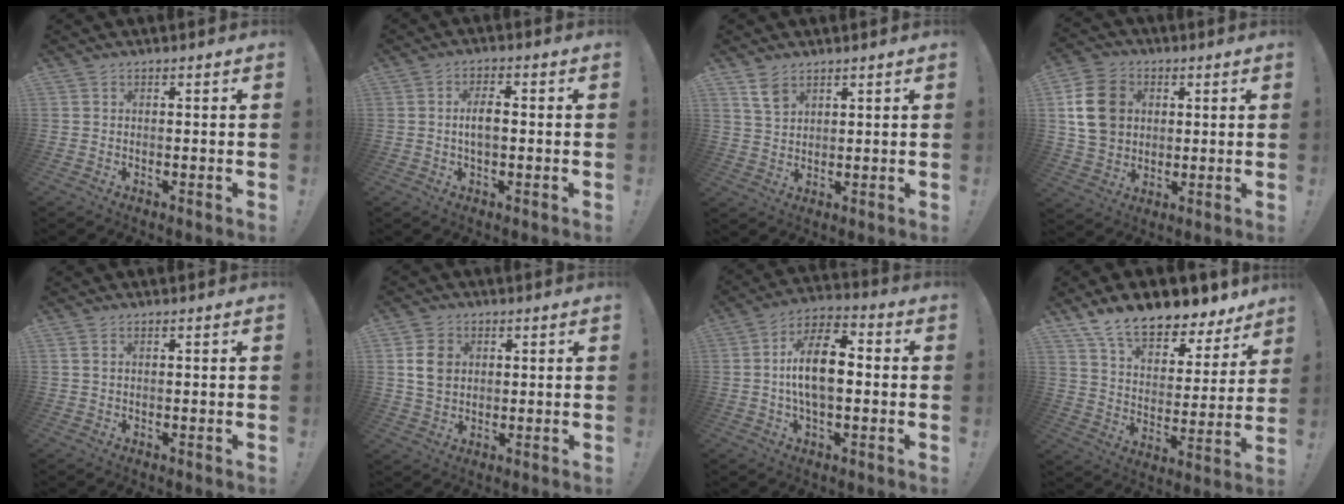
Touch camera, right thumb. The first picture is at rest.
{"total": 5.0, "force": [-0.3, 2.1, 4.5], "torque": [-0.072, 0.003, -0.011]}
{"total": 5.6, "force": [3.6, 3.2, 2.7], "torque": [-0.042, -0.018, 0.068]}
{"total": 14.5, "force": [3.1, 11.8, 7.9], "torque": [-0.136, -0.001, 0.065]}
{"total": 1.1, "force": [0.5, 0.4, 0.8], "torque": [-0.023, 0.003, 0.011]}
{"total": 7.5, "force": [1.7, 6.2, 3.9], "torque": [-0.066, 0.005, 0.035]}
{"total": 13.6, "force": [-0.3, 7.0, 11.6], "torque": [-0.203, 0.009, -0.008]}
{"total": 14.2, "force": [11.8, 5.3, 5.9], "torque": [-0.105, -0.093, 0.210]}